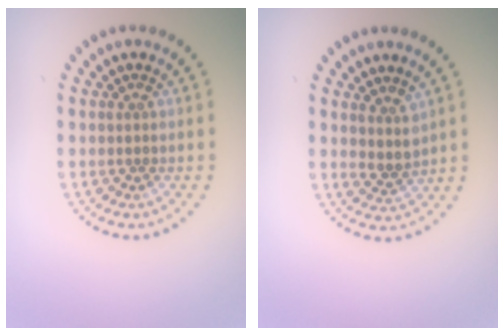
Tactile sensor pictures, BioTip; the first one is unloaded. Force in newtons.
{"total": 2.0, "press": 1.6, "slide": 1.2}